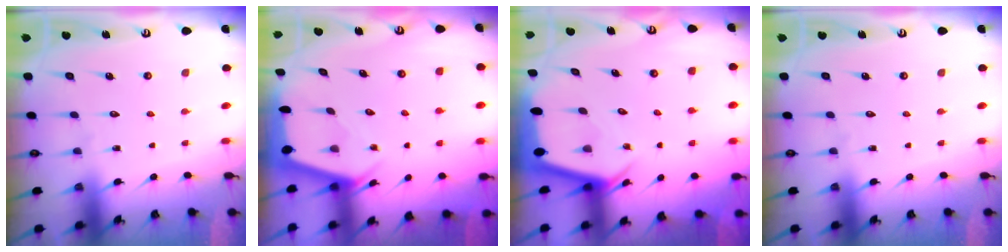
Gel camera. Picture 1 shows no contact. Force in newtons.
{"total": 2.5, "press": 2.4, "slide": 0.3}
{"total": 2.6, "press": 2.6, "slide": 0.2}
{"total": 0.0}